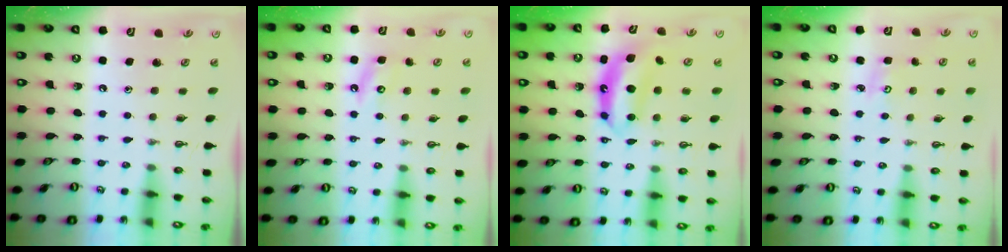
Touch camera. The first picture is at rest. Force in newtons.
{"total": 4.7, "press": 4.7, "slide": 0.7}
{"total": 7.5, "press": 7.5, "slide": 0.4}
{"total": 2.5, "press": 2.4, "slide": 0.4}